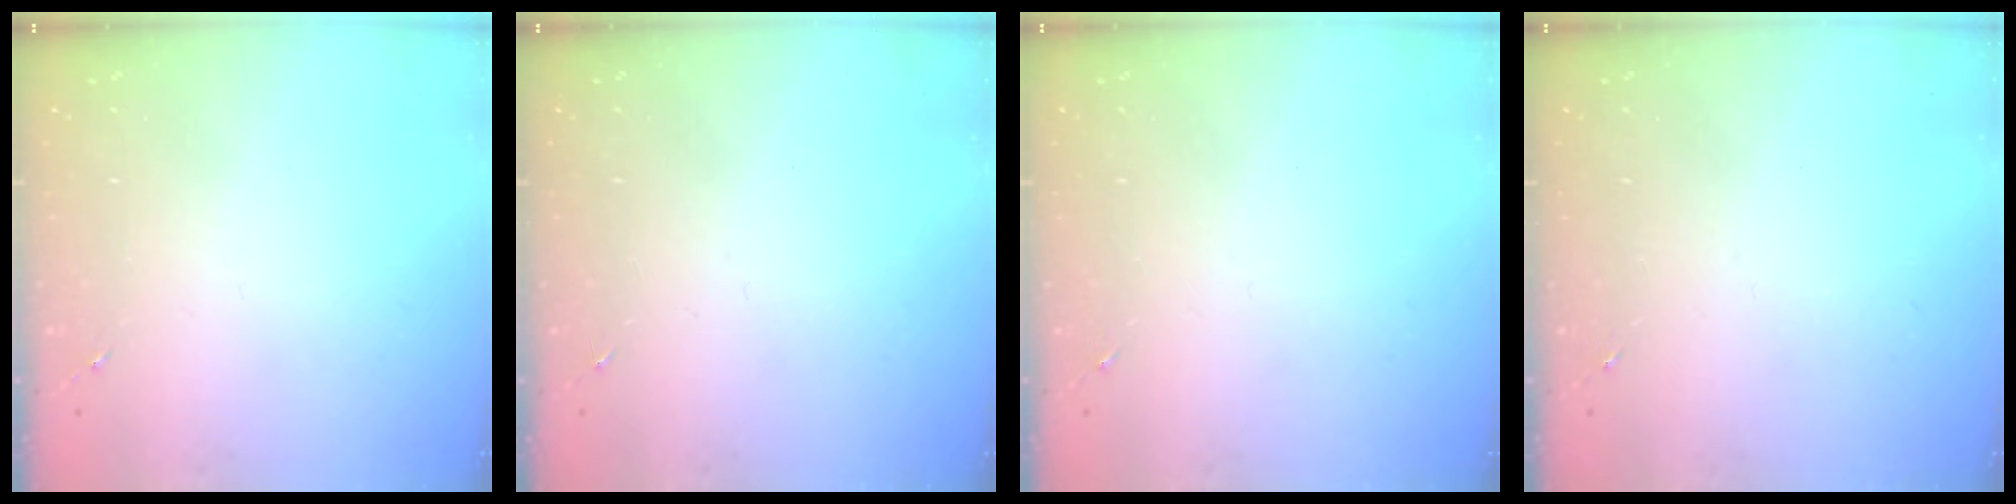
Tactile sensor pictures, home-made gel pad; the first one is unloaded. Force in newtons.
{"total": 0.0}
{"total": 0.0}
{"total": 0.0}